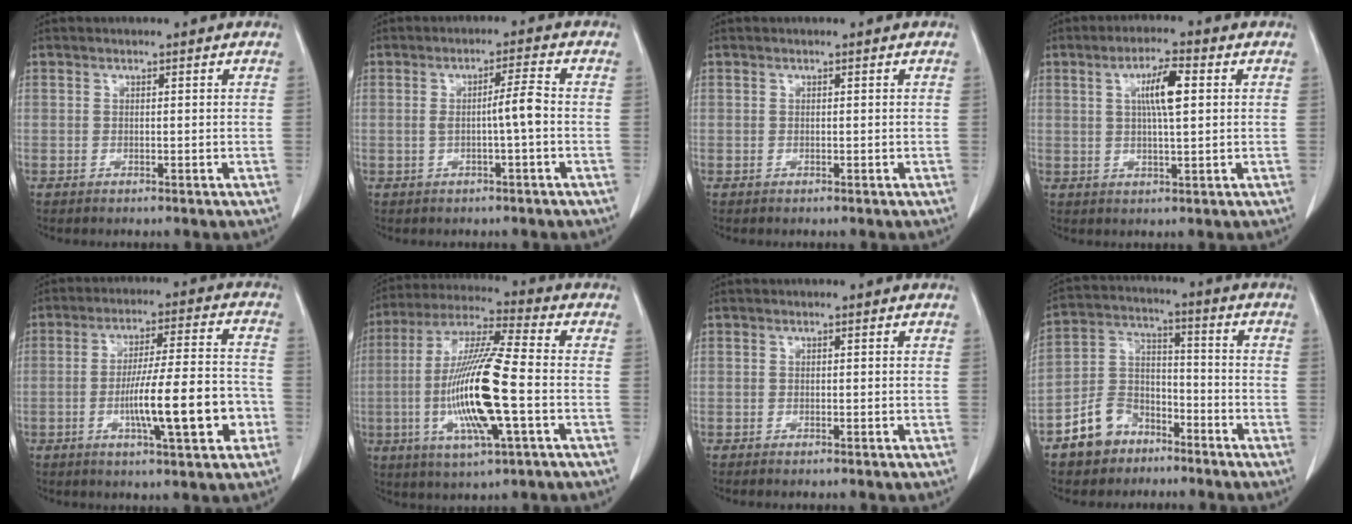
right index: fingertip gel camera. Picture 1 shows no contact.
{"total": 3.8, "force": [-0.5, -0.3, 3.8], "torque": [-0.063, 0.004, -0.008]}
{"total": 0.0}
{"total": 6.2, "force": [1.5, 0.8, 5.9], "torque": [-0.107, 0.006, 0.027]}
{"total": 13.4, "force": [-3.9, 1.6, 12.7], "torque": [-0.208, 0.008, -0.059]}
{"total": 16.4, "force": [-3.2, 1.4, 16.0], "torque": [-0.323, -0.010, -0.061]}
{"total": 0.7, "force": [-0.5, 0.0, 0.4], "torque": [-0.013, -0.002, -0.007]}
{"total": 9.1, "force": [-6.1, 6.1, 2.9], "torque": [-0.065, 0.019, -0.112]}